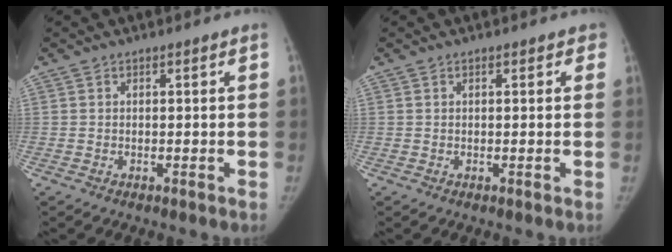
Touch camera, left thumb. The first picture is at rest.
{"total": 1.3, "force": [0.6, 0.7, 0.8], "torque": [0.005, 0.002, 0.000]}